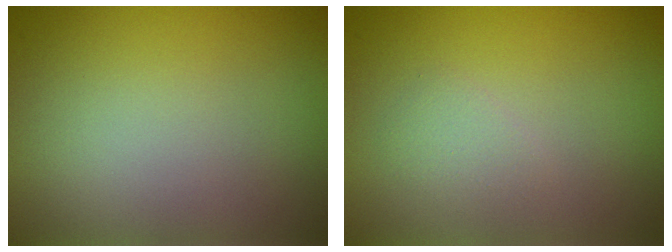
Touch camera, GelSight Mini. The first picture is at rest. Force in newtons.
{"total": 1.1, "press": 1.1, "slide": 0.1}